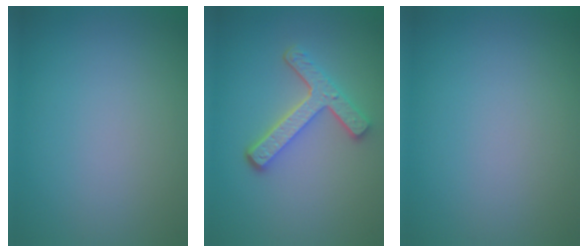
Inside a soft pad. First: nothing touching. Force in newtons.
{"total": 4.5, "press": 3.4, "slide": 2.9}
{"total": 0.0}